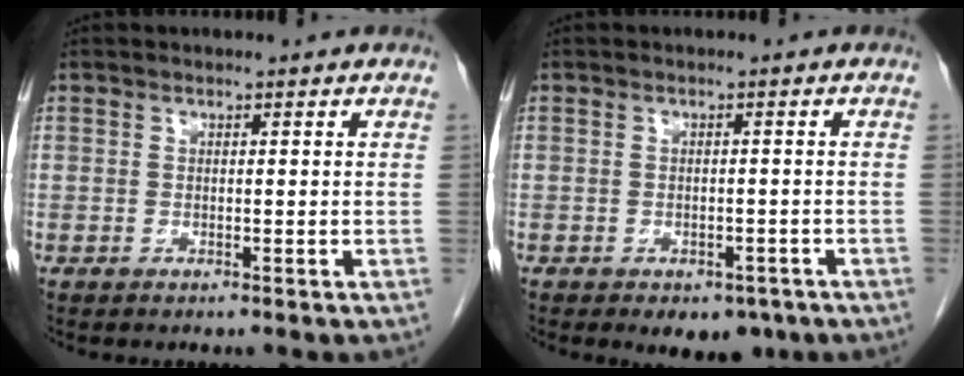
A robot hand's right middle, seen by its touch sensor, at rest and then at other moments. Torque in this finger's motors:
{"motor_torque": [0.04, -0.03, 0.02, 0.03]}